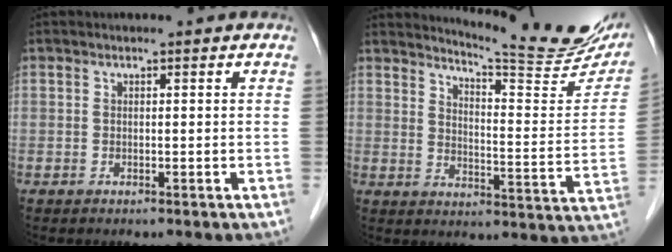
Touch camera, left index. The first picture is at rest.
{"total": 18.8, "force": [17.2, 1.3, 7.6], "torque": [-0.104, -0.078, 0.210]}